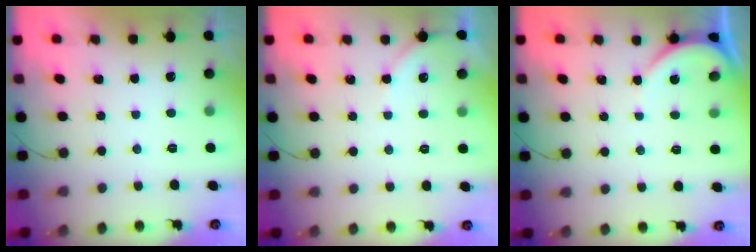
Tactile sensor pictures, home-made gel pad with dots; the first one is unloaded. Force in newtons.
{"total": 2.9, "press": 2.9, "slide": 0.4}
{"total": 3.0, "press": 3.0, "slide": 0.5}